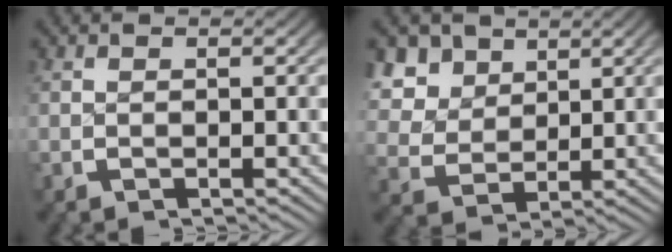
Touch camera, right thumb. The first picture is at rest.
{"total": 8.1, "force": [2.9, 6.4, 4.1], "torque": [-0.107, -0.020, 0.058]}